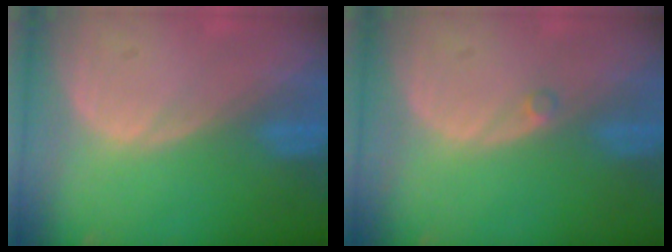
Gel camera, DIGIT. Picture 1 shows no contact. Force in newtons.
{"total": 0.6, "press": 0.6, "slide": 0.1}